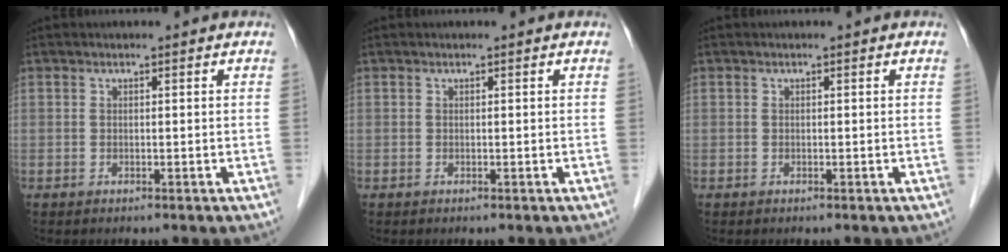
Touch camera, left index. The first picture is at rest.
{"total": 0.0}
{"total": 0.0}